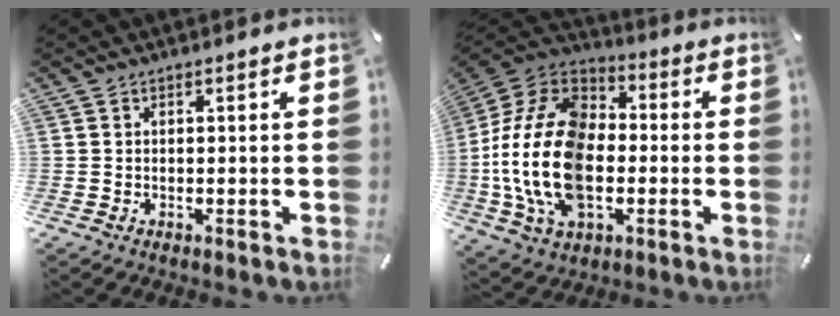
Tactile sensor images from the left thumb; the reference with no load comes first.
{"total": 22.7, "force": [-4.1, 15.2, 16.3], "torque": [-0.360, 0.021, -0.070]}